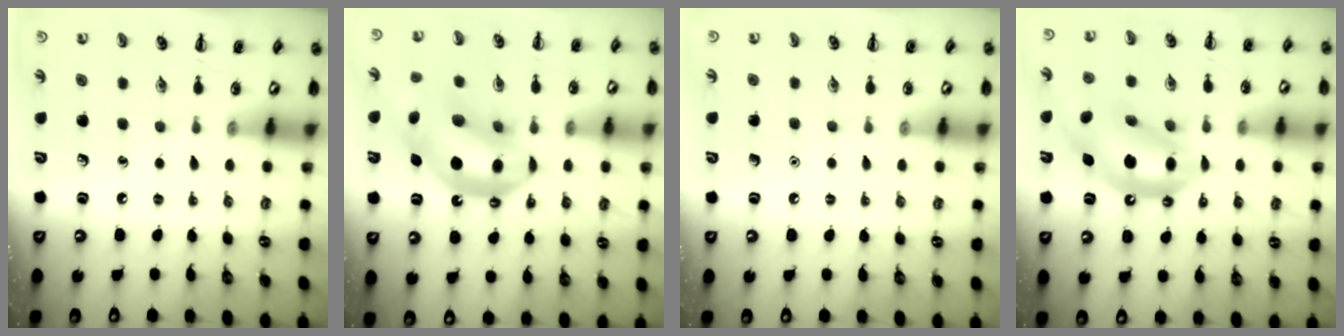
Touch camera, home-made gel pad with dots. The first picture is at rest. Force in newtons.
{"total": 16.5, "press": 15.9, "slide": 4.6}
{"total": 1.5, "press": 1.5, "slide": 0.1}
{"total": 13.7, "press": 13.2, "slide": 3.7}